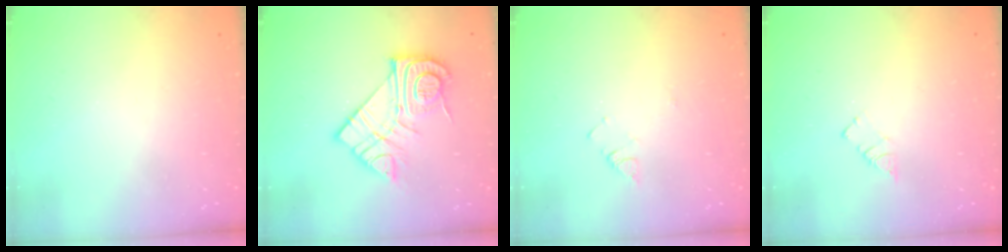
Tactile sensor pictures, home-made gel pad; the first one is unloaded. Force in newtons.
{"total": 15.9, "press": 15.9, "slide": 1.0}
{"total": 3.1, "press": 3.1, "slide": 0.5}
{"total": 2.6, "press": 2.6, "slide": 0.3}